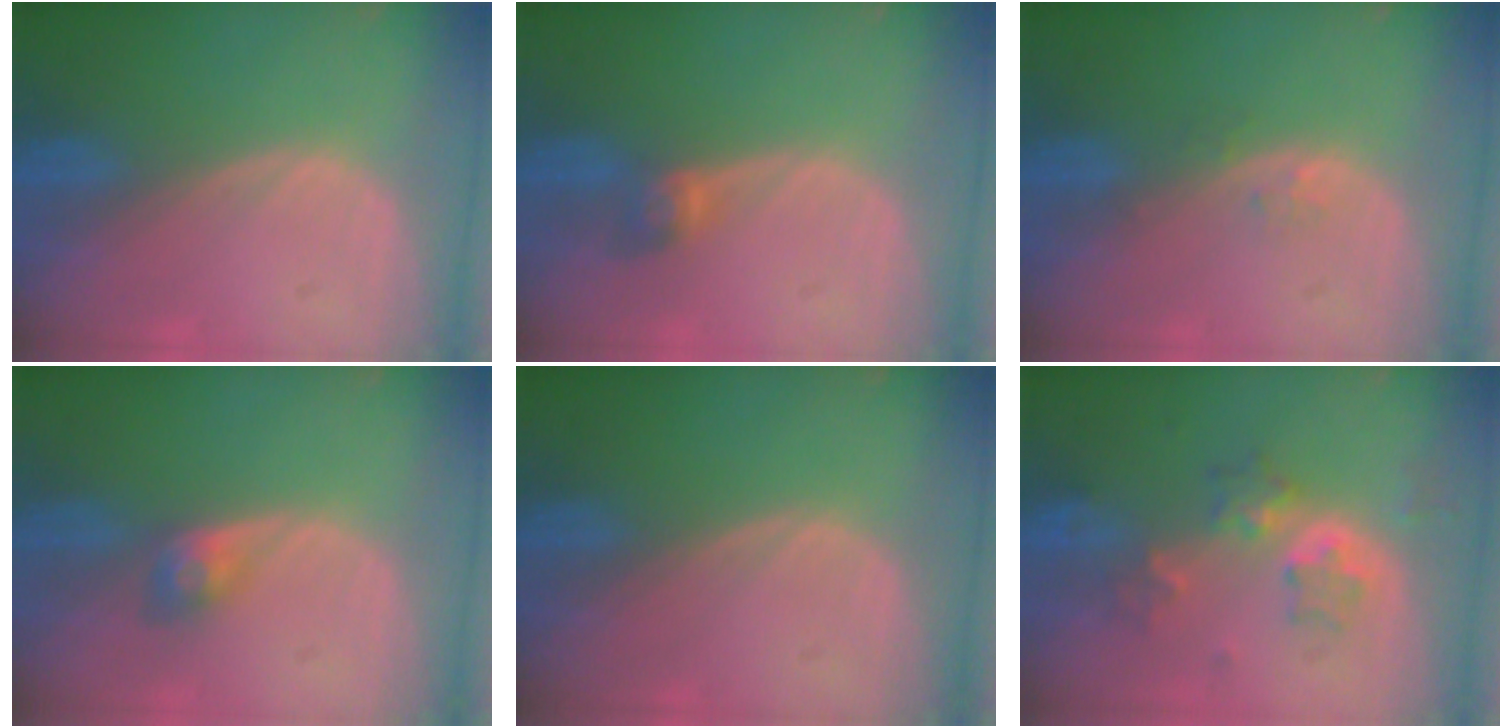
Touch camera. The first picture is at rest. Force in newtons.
{"total": 2.7, "press": 2.5, "slide": 0.9}
{"total": 1.2, "press": 1.2, "slide": 0.1}
{"total": 3.0, "press": 2.6, "slide": 1.5}
{"total": 0.0}
{"total": 6.4, "press": 5.6, "slide": 3.1}